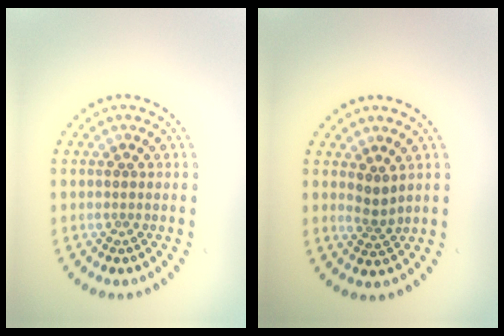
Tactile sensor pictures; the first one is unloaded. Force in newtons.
{"total": 1.9, "press": 1.3, "slide": 1.3}